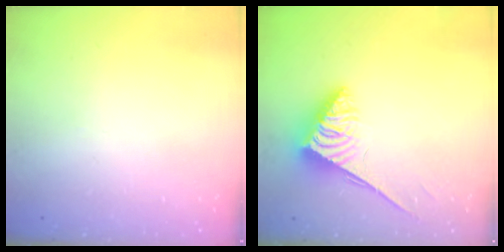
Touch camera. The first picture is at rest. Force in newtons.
{"total": 3.6, "press": 3.5, "slide": 0.6}